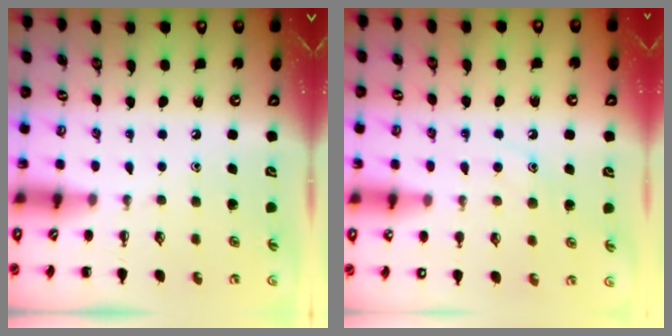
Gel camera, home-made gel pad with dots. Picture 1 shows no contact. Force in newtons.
{"total": 8.6, "press": 8.5, "slide": 1.3}